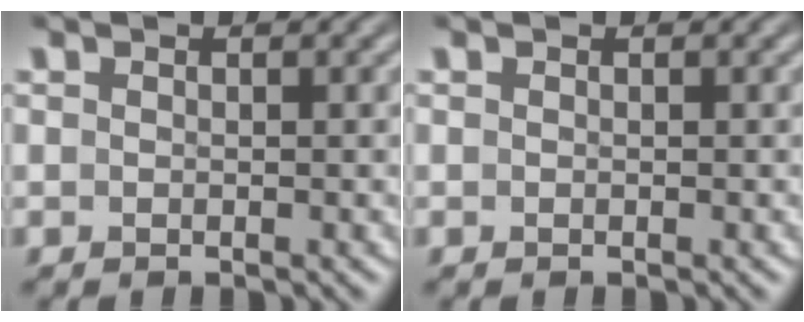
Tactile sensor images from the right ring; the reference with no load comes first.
{"total": 0.0}